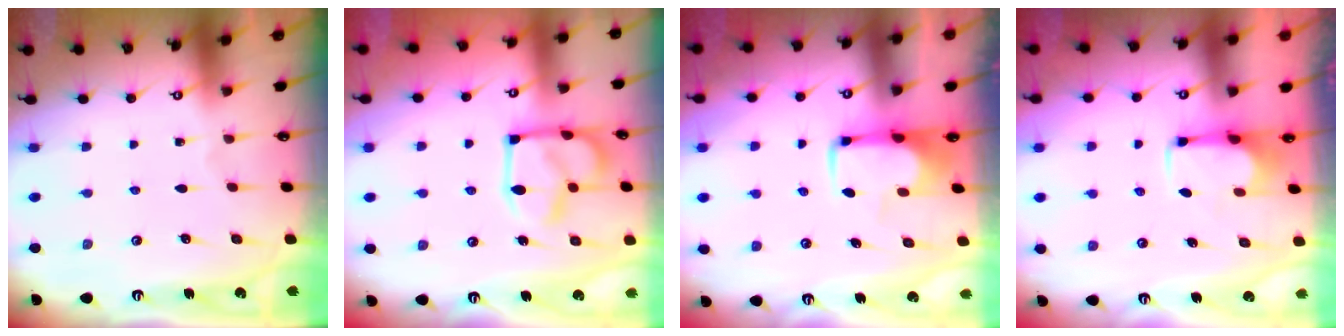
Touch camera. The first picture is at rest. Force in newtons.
{"total": 7.2, "press": 7.2, "slide": 0.1}
{"total": 2.0, "press": 1.9, "slide": 0.5}
{"total": 2.6, "press": 2.5, "slide": 0.8}